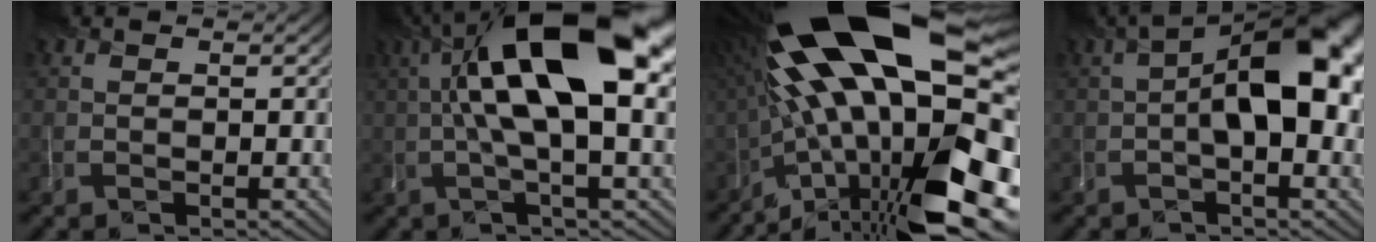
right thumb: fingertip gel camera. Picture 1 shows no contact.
{"total": 16.0, "force": [2.9, 5.1, 14.9], "torque": [-0.266, 0.014, 0.047]}
{"total": 22.3, "force": [-2.6, 8.6, 20.4], "torque": [-0.333, -0.006, -0.045]}
{"total": 13.0, "force": [-0.1, 5.6, 11.7], "torque": [-0.169, 0.015, -0.004]}